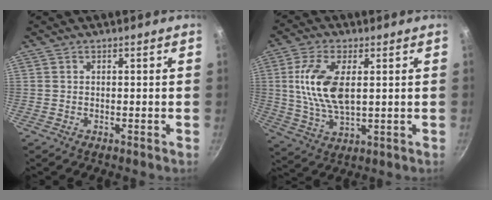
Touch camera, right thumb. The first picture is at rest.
{"total": 12.0, "force": [2.0, 5.8, 10.2], "torque": [-0.199, -0.005, 0.042]}